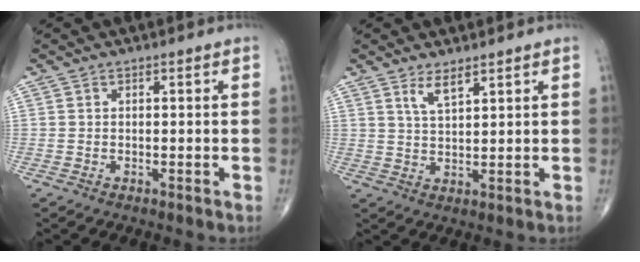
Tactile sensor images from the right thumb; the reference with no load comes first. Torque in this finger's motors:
{"motor_torque": [0.03, -0.06, -0.08, 0.21, 0.03]}